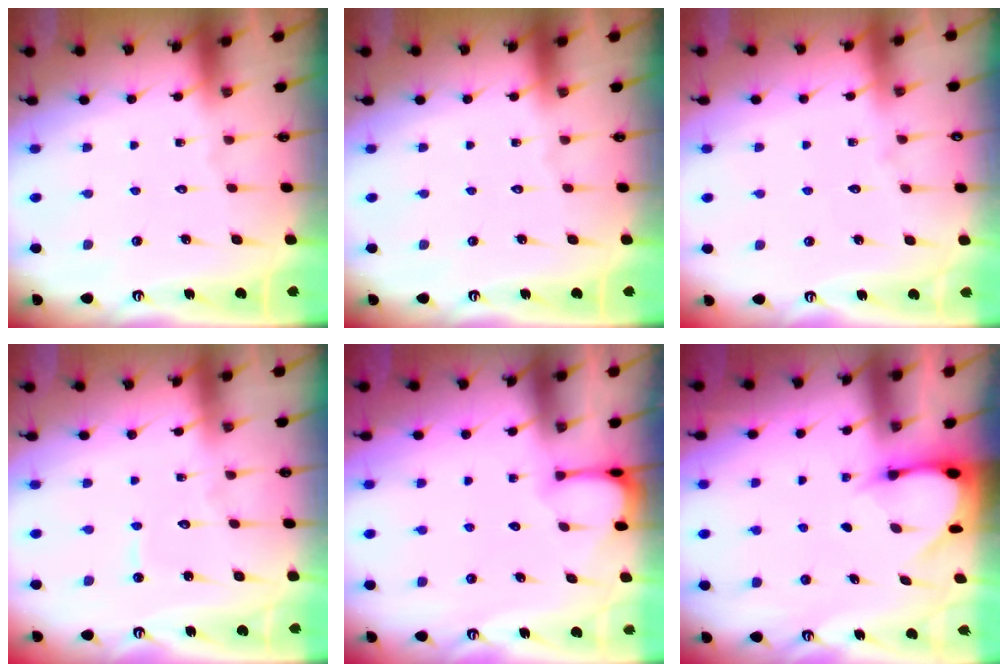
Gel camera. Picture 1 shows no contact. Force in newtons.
{"total": 0.0}
{"total": 3.2, "press": 3.2, "slide": 0.5}
{"total": 4.9, "press": 4.8, "slide": 0.4}
{"total": 2.0, "press": 2.0, "slide": 0.2}
{"total": 3.7, "press": 3.7, "slide": 0.2}